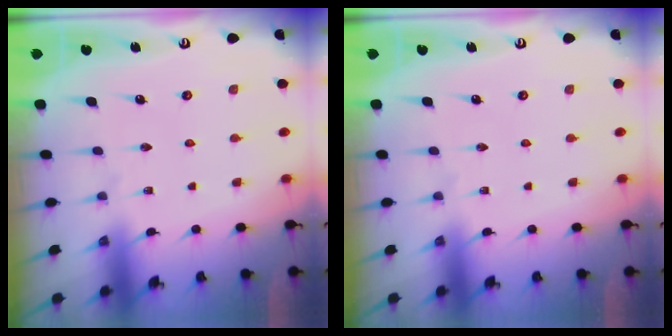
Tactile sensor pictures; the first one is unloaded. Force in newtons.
{"total": 0.0}